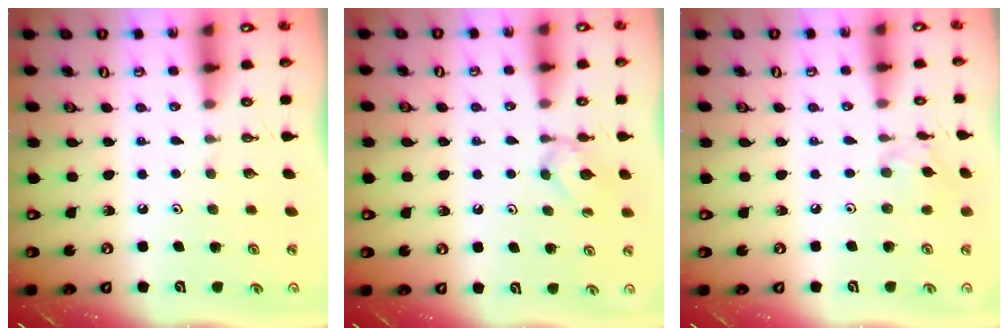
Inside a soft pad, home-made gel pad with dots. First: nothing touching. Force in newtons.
{"total": 4.6, "press": 4.5, "slide": 0.6}
{"total": 5.0, "press": 5.0, "slide": 0.4}